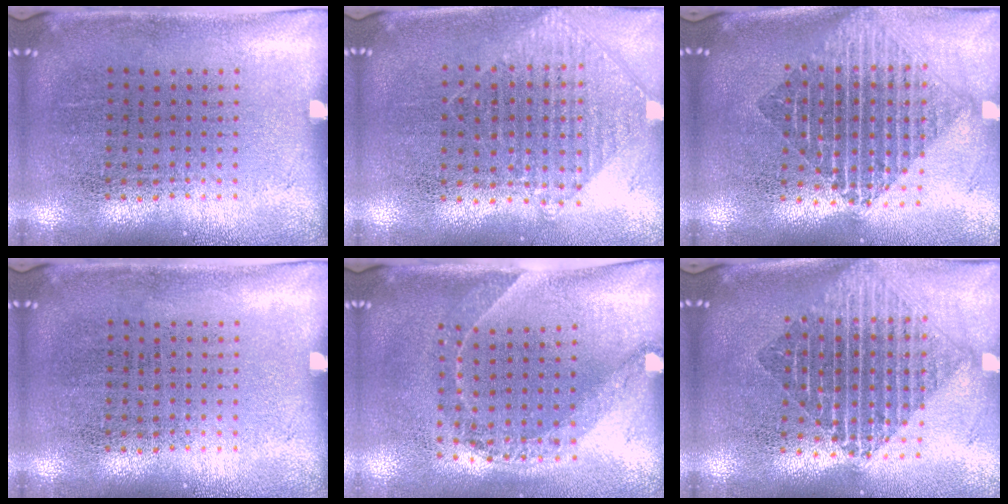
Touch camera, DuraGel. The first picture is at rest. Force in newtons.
{"total": 0.9, "press": 0.9, "slide": 0.1}
{"total": 2.0, "press": 1.7, "slide": 1.1}
{"total": 0.0}
{"total": 1.5, "press": 1.1, "slide": 0.9}
{"total": 2.0, "press": 1.7, "slide": 1.1}